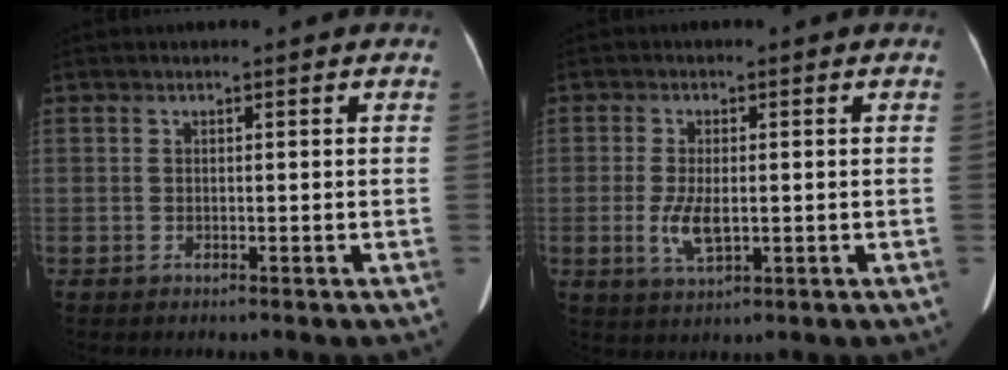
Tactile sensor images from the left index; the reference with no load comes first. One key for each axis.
{"total": 4.7, "fx": -0.7, "fy": 1.7, "fz": 4.3, "tx": -0.091, "ty": -0.008, "tz": -0.008}